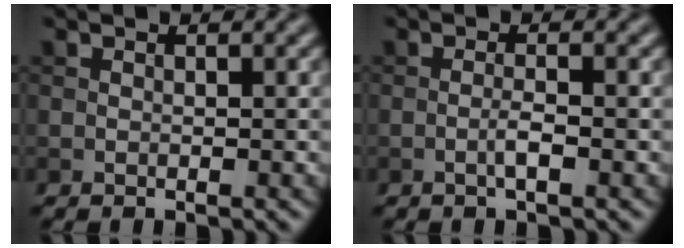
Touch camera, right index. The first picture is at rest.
{"total": 1.5, "force": [-0.6, 0.1, 1.4], "torque": [-0.027, 0.003, -0.012]}